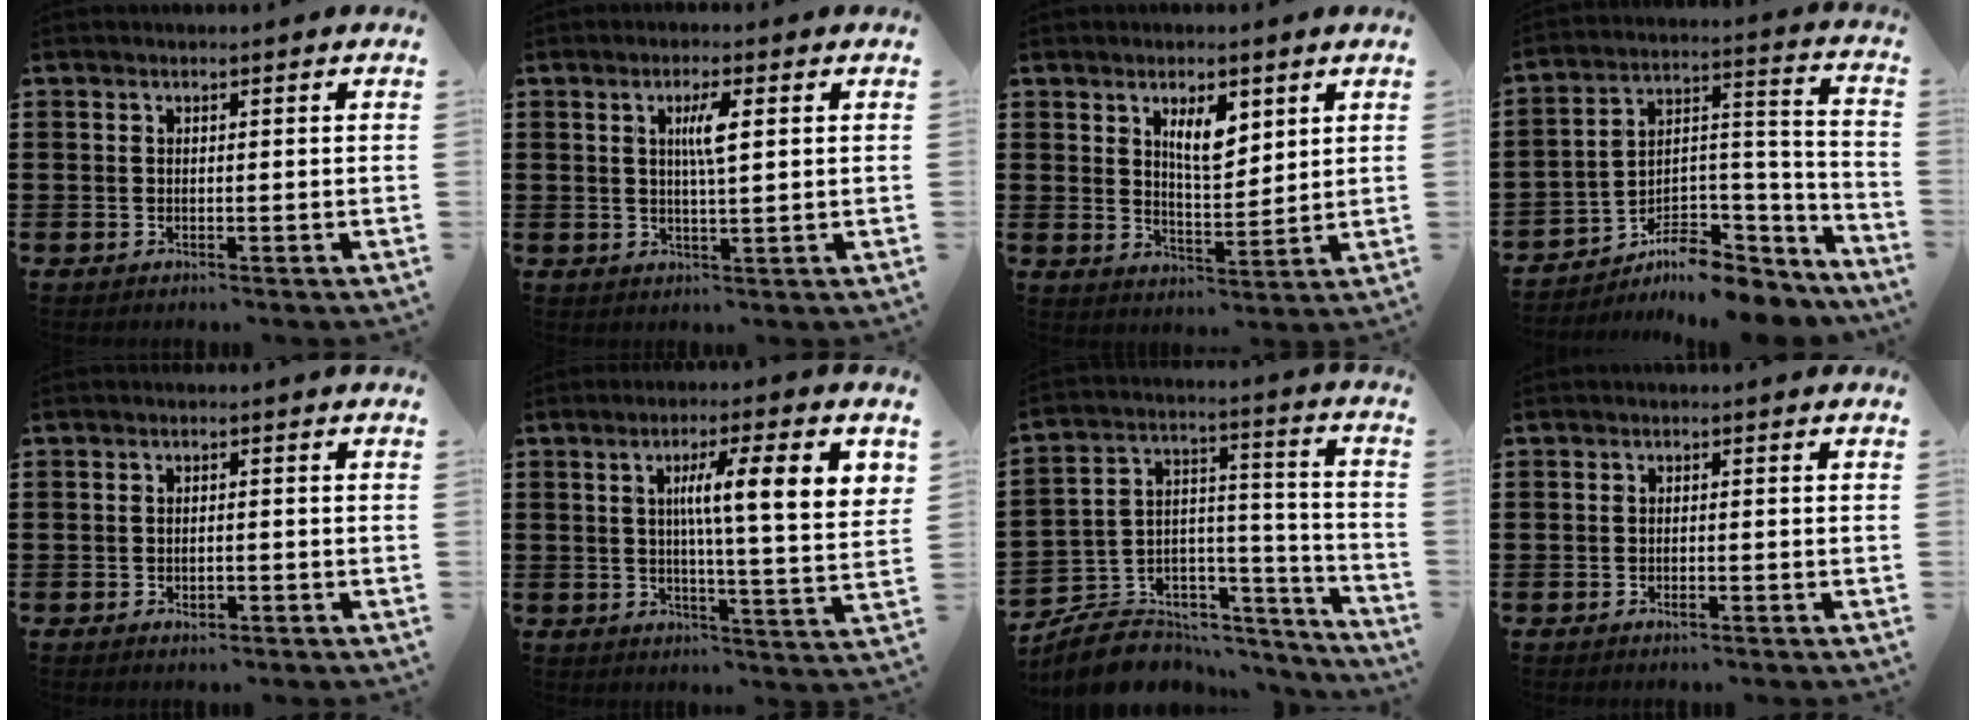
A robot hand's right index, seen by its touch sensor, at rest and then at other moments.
{"total": 3.9, "force": [1.0, 0.6, 3.8], "torque": [-0.076, 0.005, 0.013]}
{"total": 5.7, "force": [3.0, 2.2, 4.4], "torque": [-0.077, -0.002, 0.048]}
{"total": 7.6, "force": [-6.1, 3.3, 3.2], "torque": [-0.054, 0.008, -0.114]}
{"total": 1.3, "force": [-0.8, 0.6, 0.8], "torque": [-0.019, -0.003, -0.015]}
{"total": 10.2, "force": [3.0, 1.0, 9.7], "torque": [-0.172, 0.001, 0.041]}
{"total": 8.5, "force": [-6.9, 4.4, 2.0], "torque": [-0.047, 0.011, -0.129]}
{"total": 1.0, "force": [-0.7, 0.2, 0.6], "torque": [-0.015, -0.004, -0.012]}